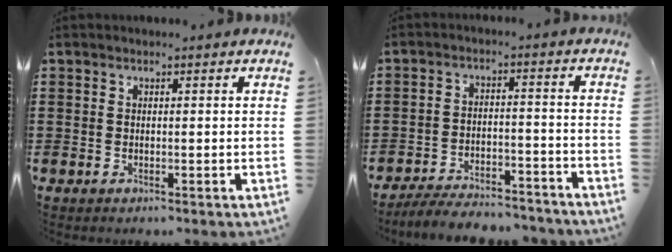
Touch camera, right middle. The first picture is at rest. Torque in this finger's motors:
{"motor_torque": [0.55, 0.17, 0.18, 0.11]}